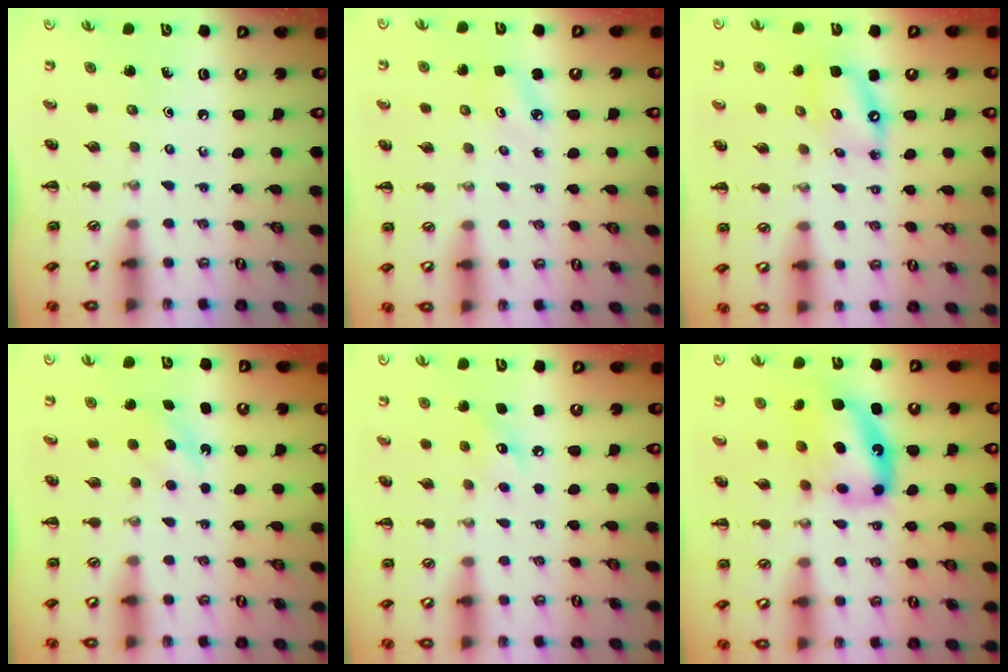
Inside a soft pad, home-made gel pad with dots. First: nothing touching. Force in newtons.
{"total": 3.9, "press": 3.7, "slide": 1.1}
{"total": 9.0, "press": 8.8, "slide": 1.9}
{"total": 4.2, "press": 4.1, "slide": 1.1}
{"total": 7.3, "press": 7.2, "slide": 1.5}
{"total": 12.5, "press": 12.0, "slide": 3.5}